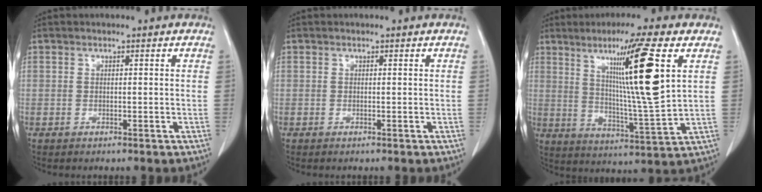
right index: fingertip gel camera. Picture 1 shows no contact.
{"total": 0.0}
{"total": 14.4, "force": [5.3, -1.1, 13.4], "torque": [-0.223, -0.011, 0.091]}